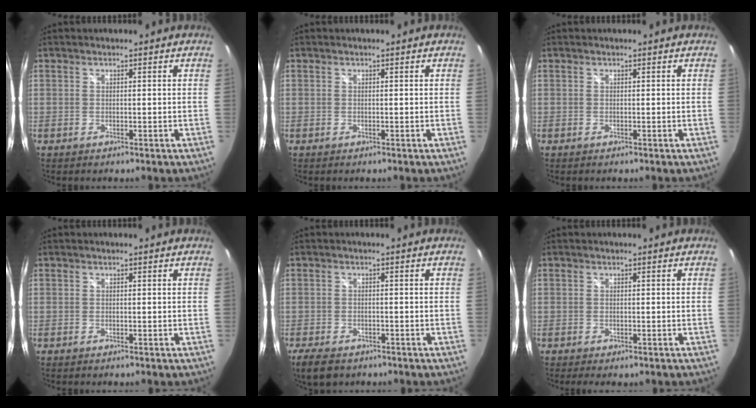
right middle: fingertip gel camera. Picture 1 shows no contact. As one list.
[{"total": 0.0}, {"total": 0.0}, {"total": 0.0}, {"total": 6.1, "force": [-4.3, 3.0, 3.1], "torque": [-0.076, -0.016, -0.074]}, {"total": 1.8, "force": [-1.2, 0.8, 1.1], "torque": [-0.020, -0.008, -0.017]}]